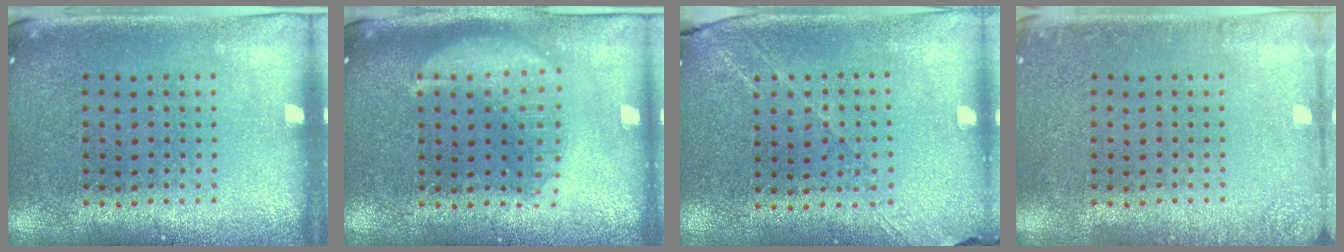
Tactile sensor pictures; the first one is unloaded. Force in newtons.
{"total": 2.4, "press": 2.4, "slide": 0.3}
{"total": 1.3, "press": 1.2, "slide": 0.5}
{"total": 1.5, "press": 1.5, "slide": 0.2}